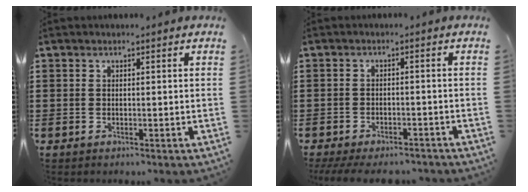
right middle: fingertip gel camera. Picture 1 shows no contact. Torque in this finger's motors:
{"motor_torque": [1.42, -0.22, 0.52, 0.14]}